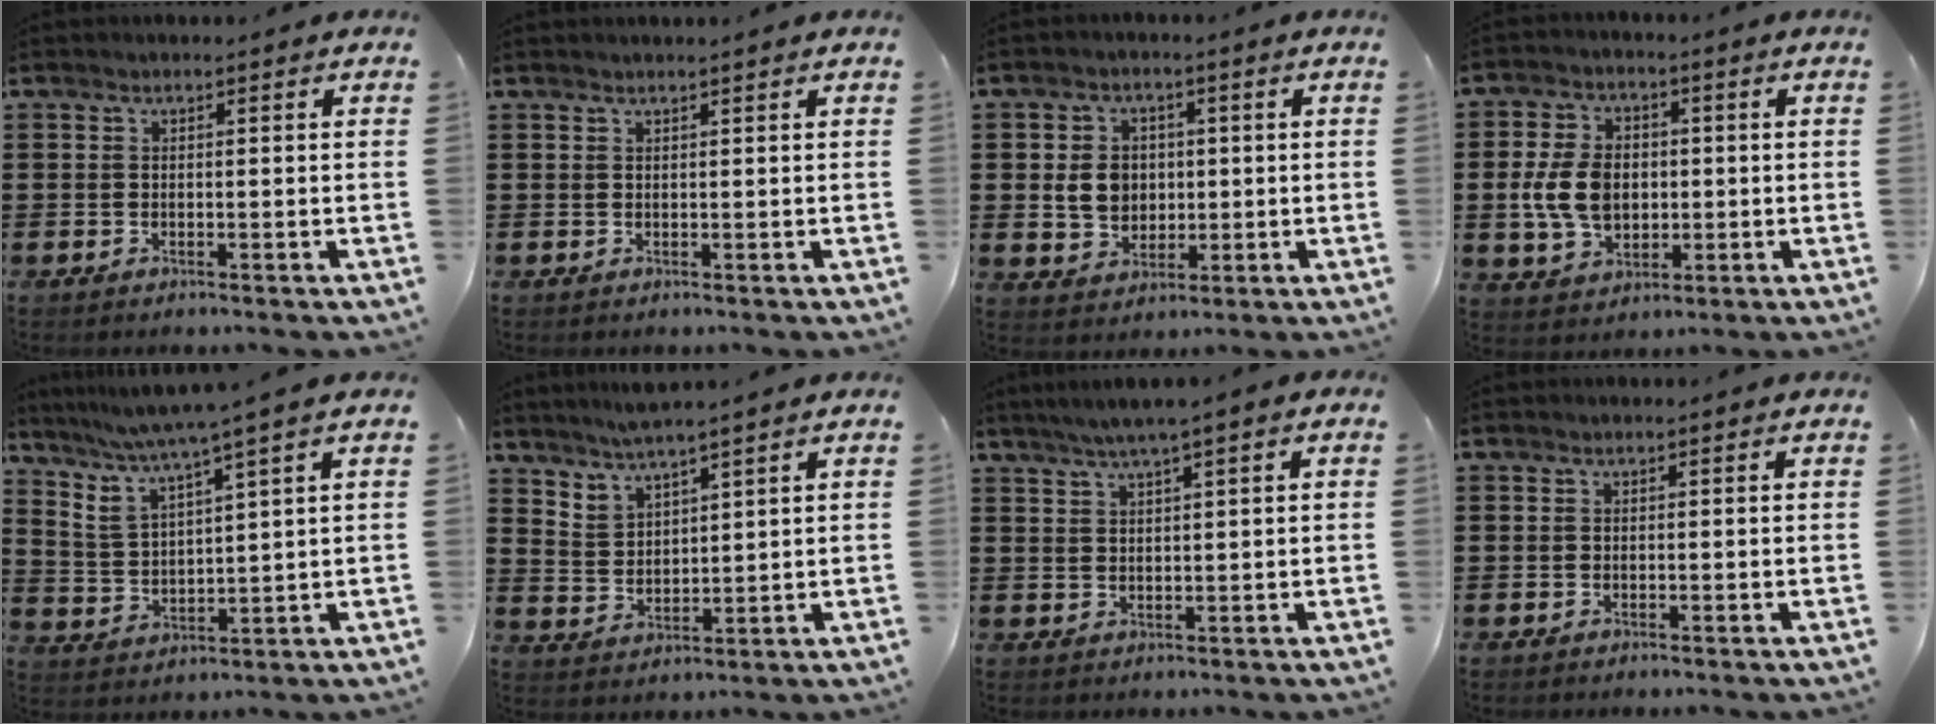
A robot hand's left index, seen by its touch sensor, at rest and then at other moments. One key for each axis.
{"total": 0.7, "fx": 0.6, "fy": -0.2, "fz": 0.3, "tx": -0.006, "ty": -0.003, "tz": 0.013}
{"total": 5.4, "fx": 0.3, "fy": 4.5, "fz": 3.0, "tx": -0.063, "ty": 0.010, "tz": 0.003}
{"total": 8.0, "fx": -0.3, "fy": 5.7, "fz": 5.7, "tx": -0.131, "ty": 0.006, "tz": -0.011}
{"total": 5.0, "fx": 4.1, "fy": -0.6, "fz": 2.9, "tx": -0.071, "ty": -0.028, "tz": 0.065}
{"total": 3.4, "fx": 3.4, "fy": 0.0, "fz": 0.2, "tx": -0.016, "ty": -0.012, "tz": 0.062}
{"total": 2.6, "fx": 1.6, "fy": -0.1, "fz": 2.1, "tx": -0.040, "ty": 0.002, "tz": 0.028}
{"total": 0.0}